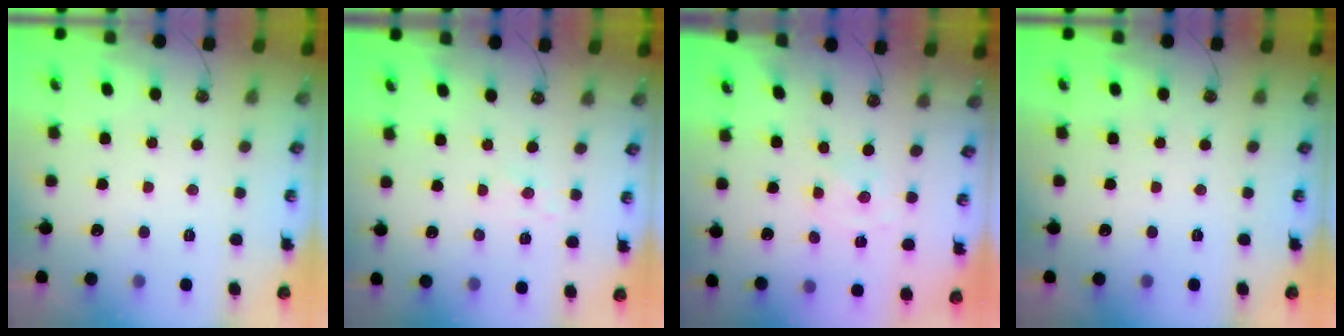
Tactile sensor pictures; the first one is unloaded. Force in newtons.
{"total": 5.0, "press": 4.9, "slide": 0.6}
{"total": 0.0}
{"total": 0.0}